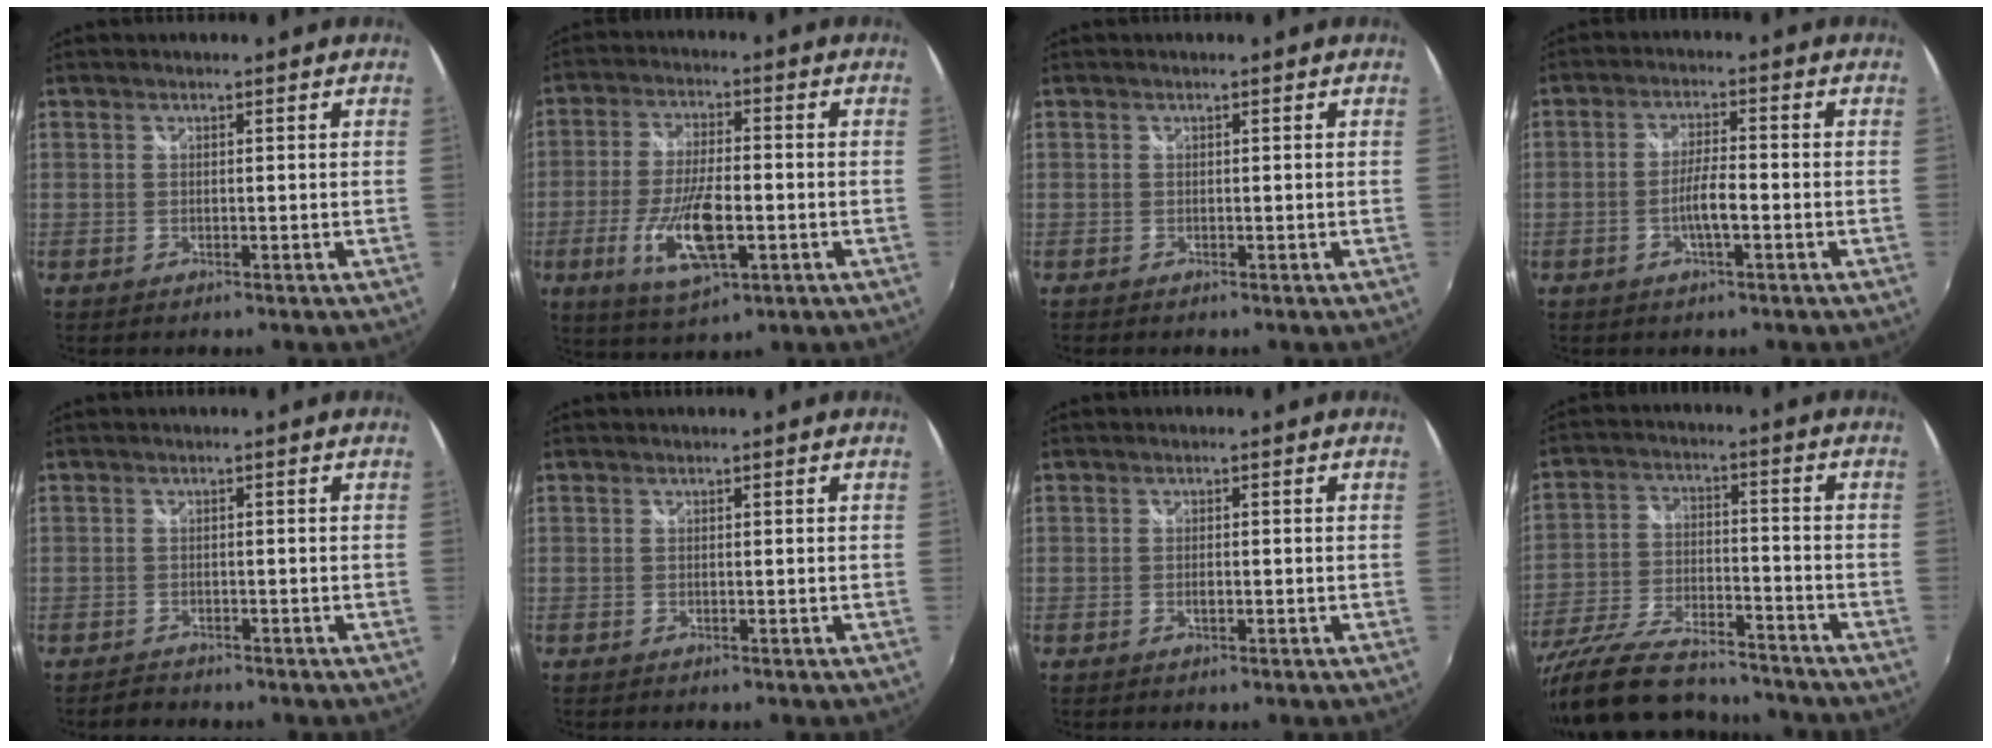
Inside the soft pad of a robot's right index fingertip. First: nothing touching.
{"total": 13.4, "force": [-3.9, 4.6, 11.9], "torque": [-0.240, -0.016, -0.070]}
{"total": 0.6, "force": [-0.4, 0.4, -0.1], "torque": [0.000, -0.001, -0.009]}
{"total": 4.7, "force": [-1.7, 0.7, 4.3], "torque": [-0.083, 0.002, -0.031]}
{"total": 1.8, "force": [-1.7, 0.7, 0.0], "torque": [-0.007, 0.000, -0.031]}
{"total": 0.0}
{"total": 1.1, "force": [-0.4, 0.5, 0.9], "torque": [-0.017, 0.000, -0.008]}
{"total": 22.5, "force": [-18.5, 6.8, 10.8], "torque": [-0.223, -0.044, -0.306]}